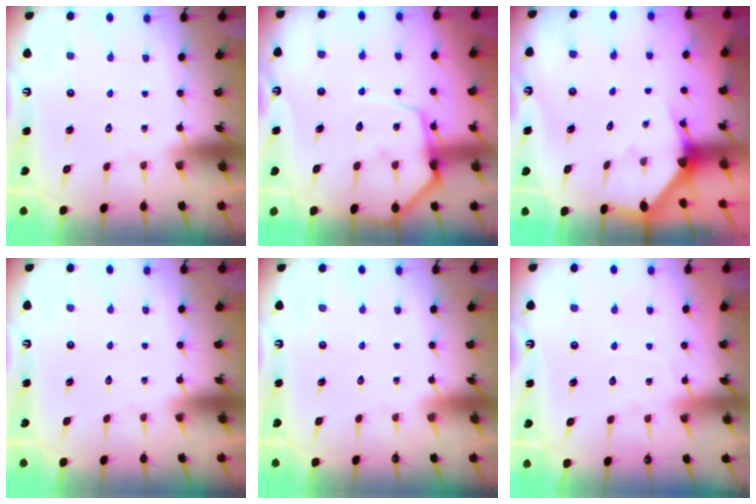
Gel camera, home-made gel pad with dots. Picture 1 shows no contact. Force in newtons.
{"total": 9.9, "press": 9.8, "slide": 1.1}
{"total": 2.5, "press": 2.5, "slide": 0.1}
{"total": 0.0}
{"total": 0.0}
{"total": 6.1, "press": 6.0, "slide": 0.9}